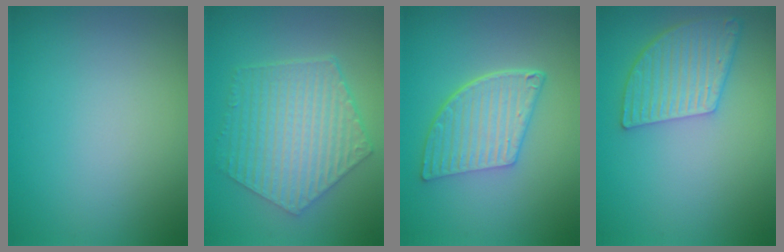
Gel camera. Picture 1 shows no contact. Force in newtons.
{"total": 6.6, "press": 5.1, "slide": 4.2}
{"total": 5.8, "press": 4.2, "slide": 3.9}
{"total": 5.1, "press": 4.0, "slide": 3.1}